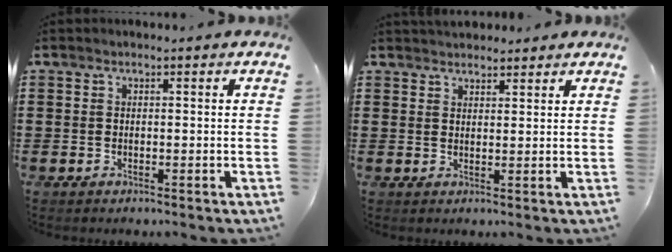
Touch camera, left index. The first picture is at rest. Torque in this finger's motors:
{"motor_torque": [2.14, 0.00, 0.93, 0.17]}